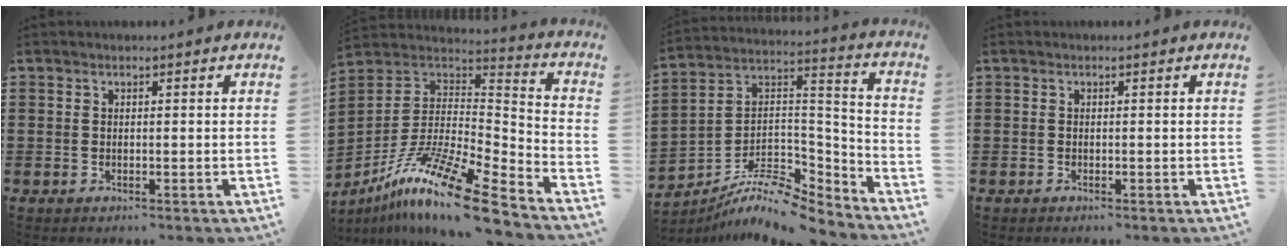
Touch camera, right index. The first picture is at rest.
{"total": 15.3, "force": [-10.9, 2.0, 10.5], "torque": [-0.206, 0.020, -0.206]}
{"total": 8.9, "force": [-7.5, 3.1, 3.7], "torque": [-0.079, 0.002, -0.148]}
{"total": 0.0}